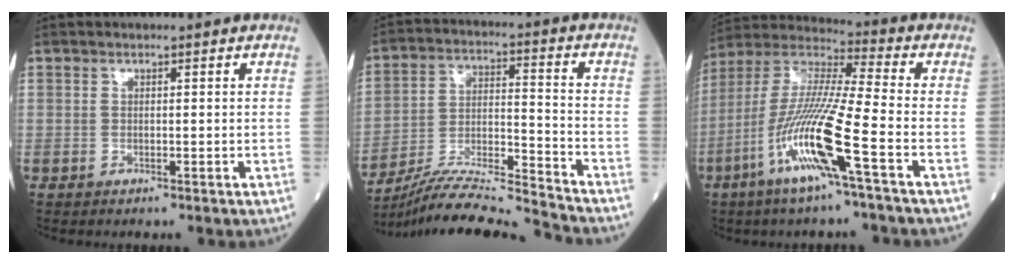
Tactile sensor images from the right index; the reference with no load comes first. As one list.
[{"total": 15.4, "force": [-14.7, -2.1, 4.0], "torque": [-0.071, 0.012, -0.260]}, {"total": 15.1, "force": [-6.4, -0.4, 13.7], "torque": [-0.289, -0.012, -0.130]}]